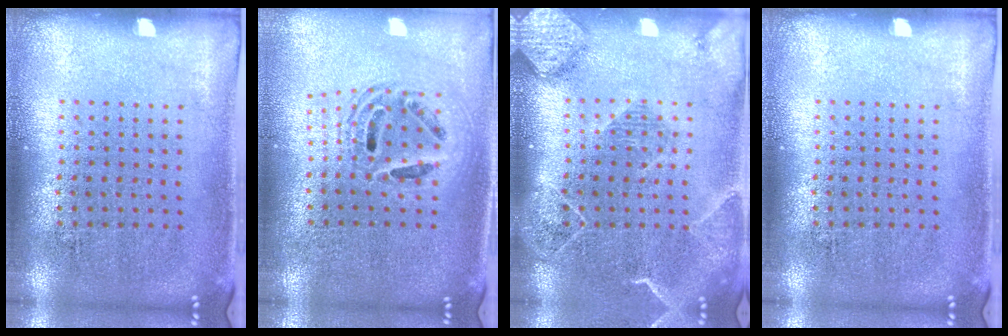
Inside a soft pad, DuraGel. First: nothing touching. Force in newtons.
{"total": 1.7, "press": 1.4, "slide": 1.0}
{"total": 2.2, "press": 2.0, "slide": 1.1}
{"total": 0.0}